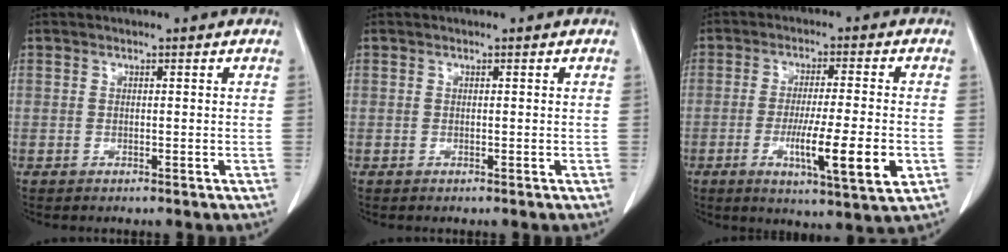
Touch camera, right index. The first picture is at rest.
{"total": 0.0}
{"total": 11.4, "force": [-3.1, 0.5, 10.9], "torque": [-0.176, -0.026, -0.051]}